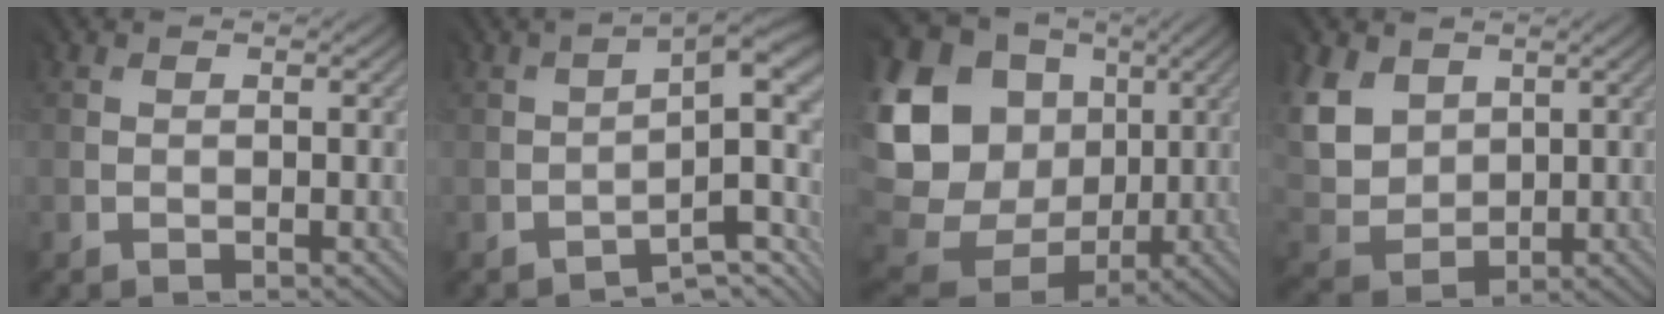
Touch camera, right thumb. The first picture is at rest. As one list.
[{"total": 7.5, "force": [-5.8, 1.1, 4.7], "torque": [-0.046, 0.011, -0.085]}, {"total": 19.5, "force": [3.3, 17.0, 8.8], "torque": [-0.261, -0.010, 0.087]}, {"total": 8.1, "force": [3.9, 6.2, 3.4], "torque": [-0.133, 0.007, 0.080]}]